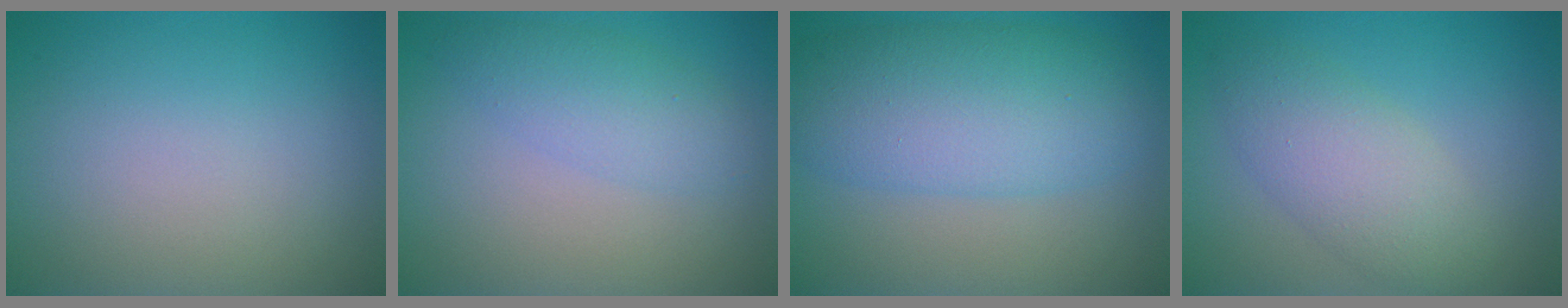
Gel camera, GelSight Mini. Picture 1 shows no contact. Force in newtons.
{"total": 2.9, "press": 2.9, "slide": 0.0}
{"total": 8.0, "press": 8.0, "slide": 0.2}
{"total": 4.3, "press": 4.3, "slide": 0.2}